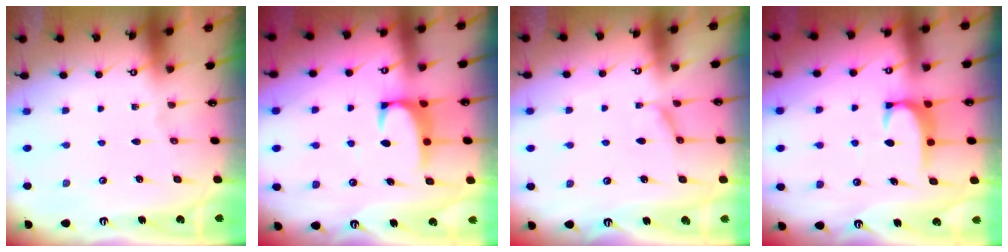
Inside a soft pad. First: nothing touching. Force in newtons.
{"total": 2.0, "press": 1.9, "slide": 0.7}
{"total": 1.2, "press": 0.8, "slide": 0.8}
{"total": 1.9, "press": 1.8, "slide": 0.6}